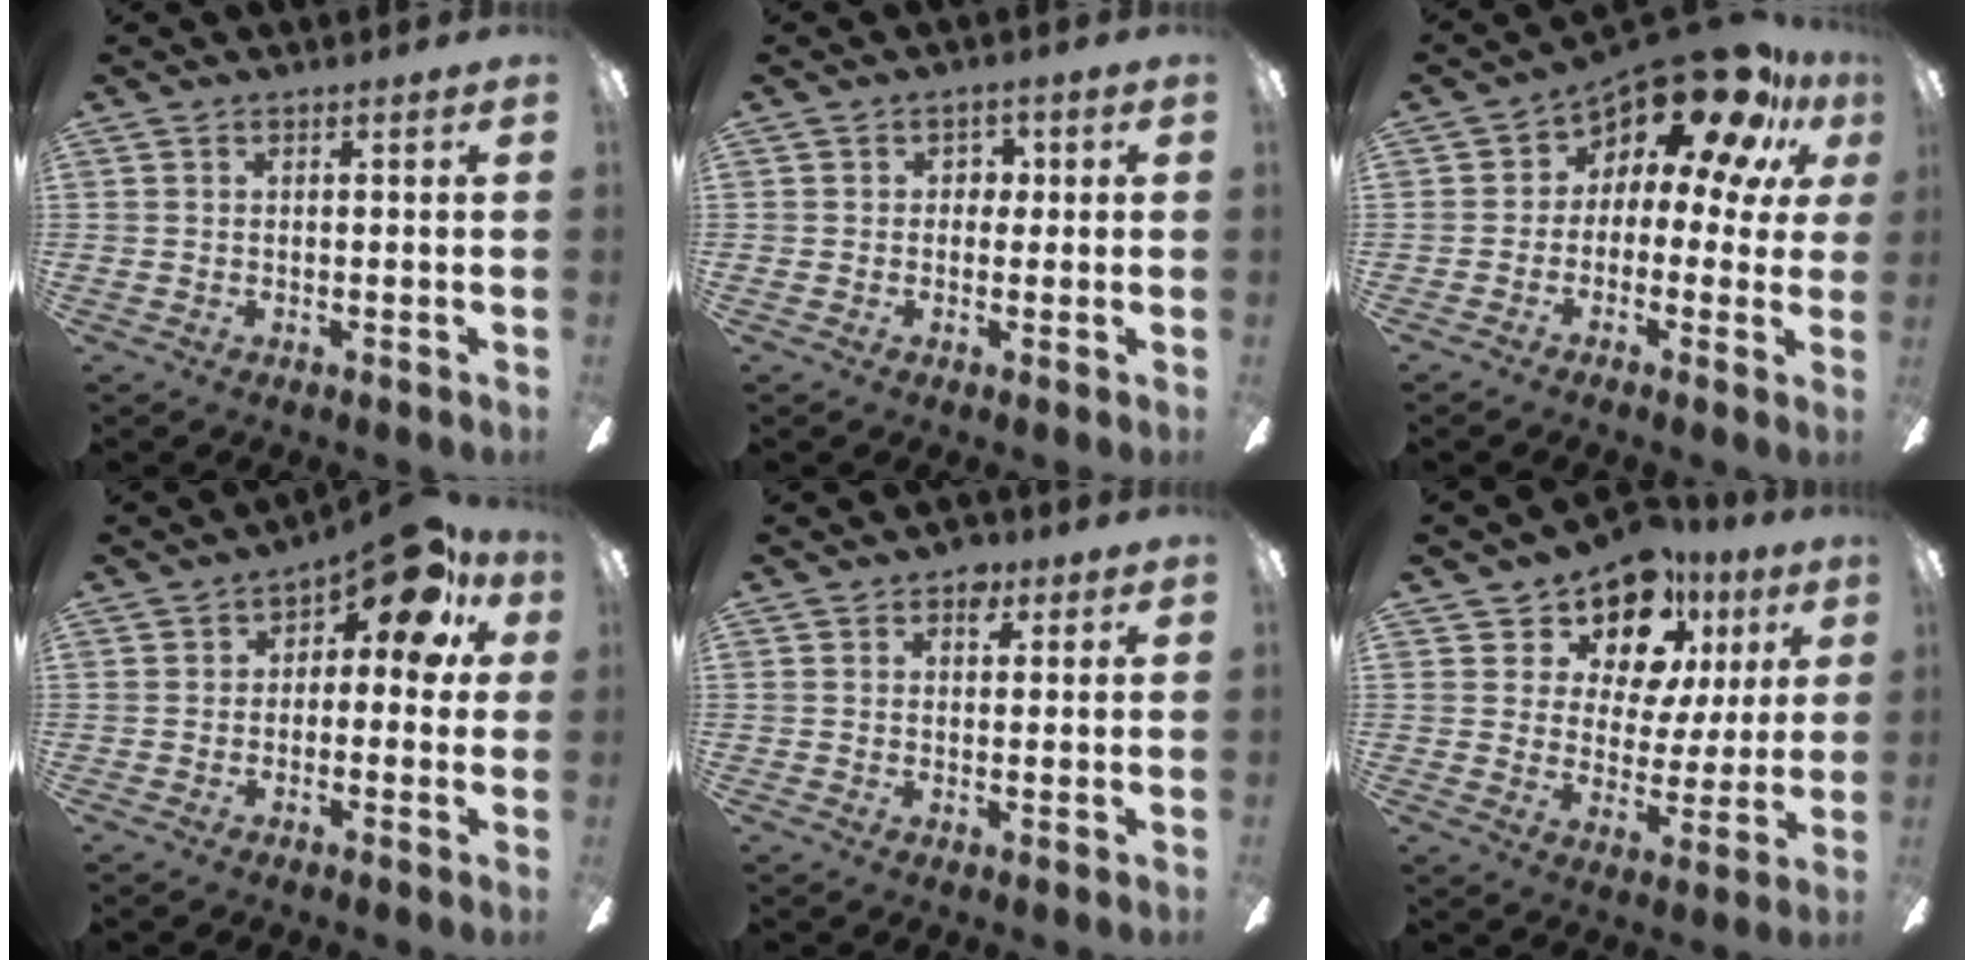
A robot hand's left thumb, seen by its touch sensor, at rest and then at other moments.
{"total": 3.0, "force": [-0.2, 2.7, 1.3], "torque": [-0.022, 0.011, -0.009]}
{"total": 15.3, "force": [10.8, 6.0, 9.1], "torque": [-0.149, -0.086, 0.181]}
{"total": 11.2, "force": [5.4, 5.7, 7.9], "torque": [-0.105, -0.030, 0.091]}
{"total": 4.1, "force": [2.2, 2.8, 2.1], "torque": [-0.007, -0.005, 0.034]}
{"total": 14.4, "force": [9.9, 8.0, 6.7], "torque": [-0.125, -0.058, 0.180]}